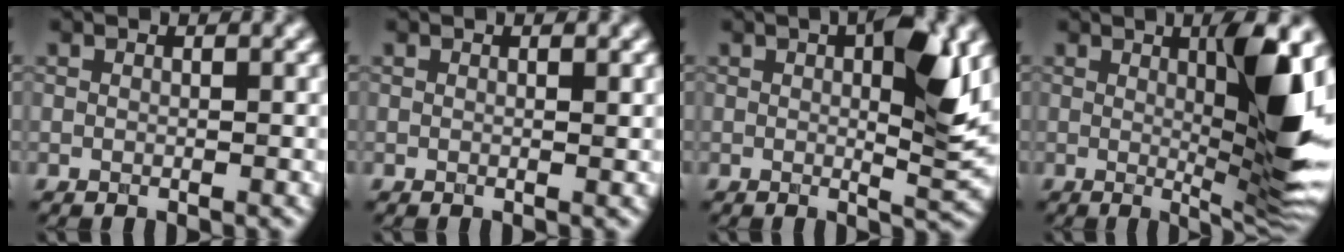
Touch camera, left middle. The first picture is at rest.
{"total": 0.5, "force": [0.2, 0.1, 0.5], "torque": [-0.006, -0.001, 0.002]}
{"total": 6.5, "force": [1.4, 1.8, 6.1], "torque": [-0.079, 0.001, 0.019]}
{"total": 8.3, "force": [1.1, 1.5, 8.0], "torque": [-0.108, -0.010, 0.024]}